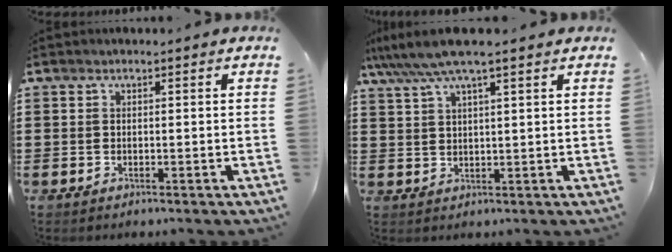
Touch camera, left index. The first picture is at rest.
{"total": 6.2, "force": [4.6, 0.3, 4.1], "torque": [-0.092, -0.007, 0.082]}